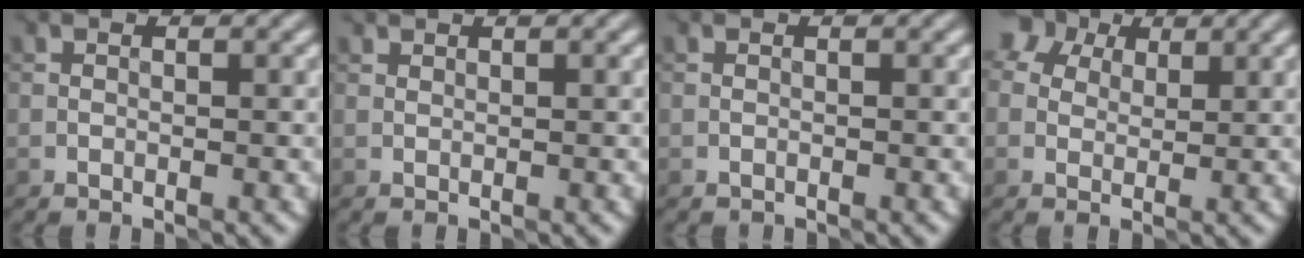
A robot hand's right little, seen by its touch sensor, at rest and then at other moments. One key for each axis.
{"total": 0.0}
{"total": 0.0}
{"total": 4.4, "fx": 2.0, "fy": 3.4, "fz": 2.0, "tx": -0.026, "ty": 0.024, "tz": 0.005}